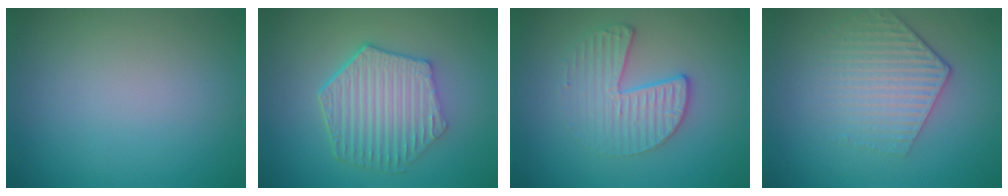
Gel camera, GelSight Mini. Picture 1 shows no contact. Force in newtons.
{"total": 6.2, "press": 4.6, "slide": 4.1}
{"total": 3.4, "press": 2.8, "slide": 1.8}
{"total": 4.3, "press": 3.2, "slide": 2.9}